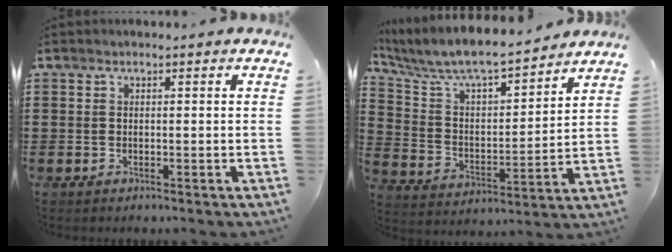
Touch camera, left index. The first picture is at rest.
{"total": 7.4, "force": [6.7, 1.1, 2.9], "torque": [-0.088, -0.050, 0.110]}